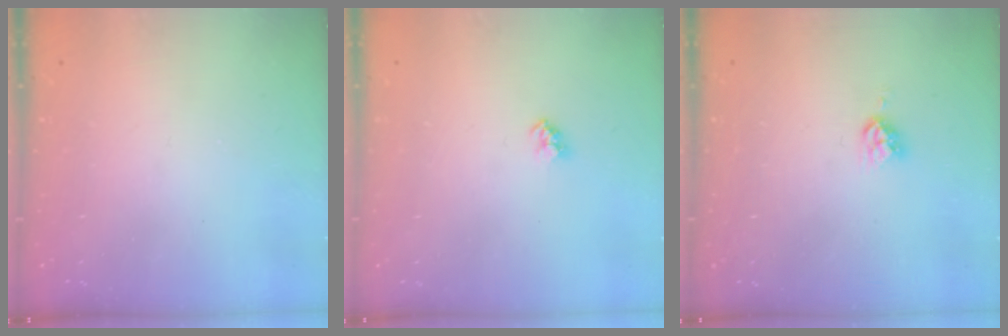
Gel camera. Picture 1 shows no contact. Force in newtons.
{"total": 2.4, "press": 2.4, "slide": 0.1}
{"total": 4.3, "press": 4.3, "slide": 0.0}